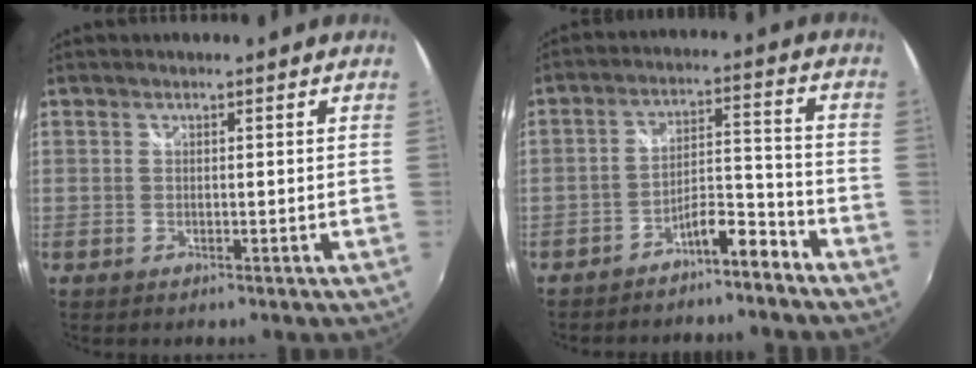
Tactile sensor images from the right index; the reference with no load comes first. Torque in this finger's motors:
{"motor_torque": [0.21, -0.21, 0.23, 0.01]}